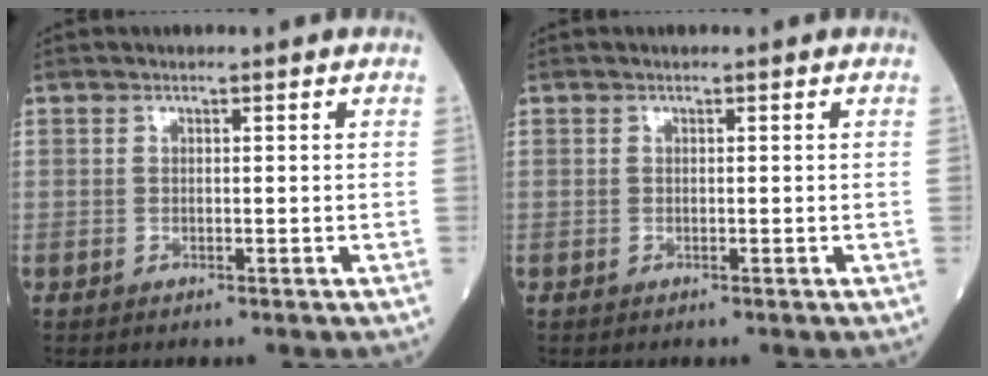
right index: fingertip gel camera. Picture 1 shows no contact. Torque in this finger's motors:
{"motor_torque": [0.00, 0.00, 0.00, 0.00]}